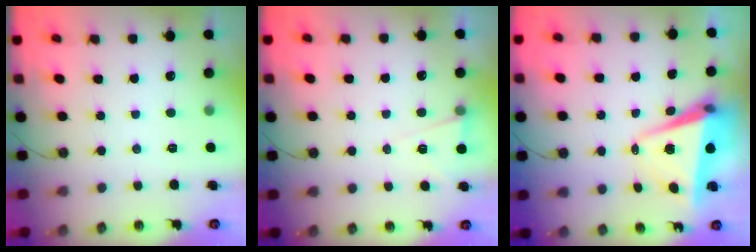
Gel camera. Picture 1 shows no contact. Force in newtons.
{"total": 6.8, "press": 5.3, "slide": 4.2}
{"total": 6.8, "press": 5.9, "slide": 3.5}